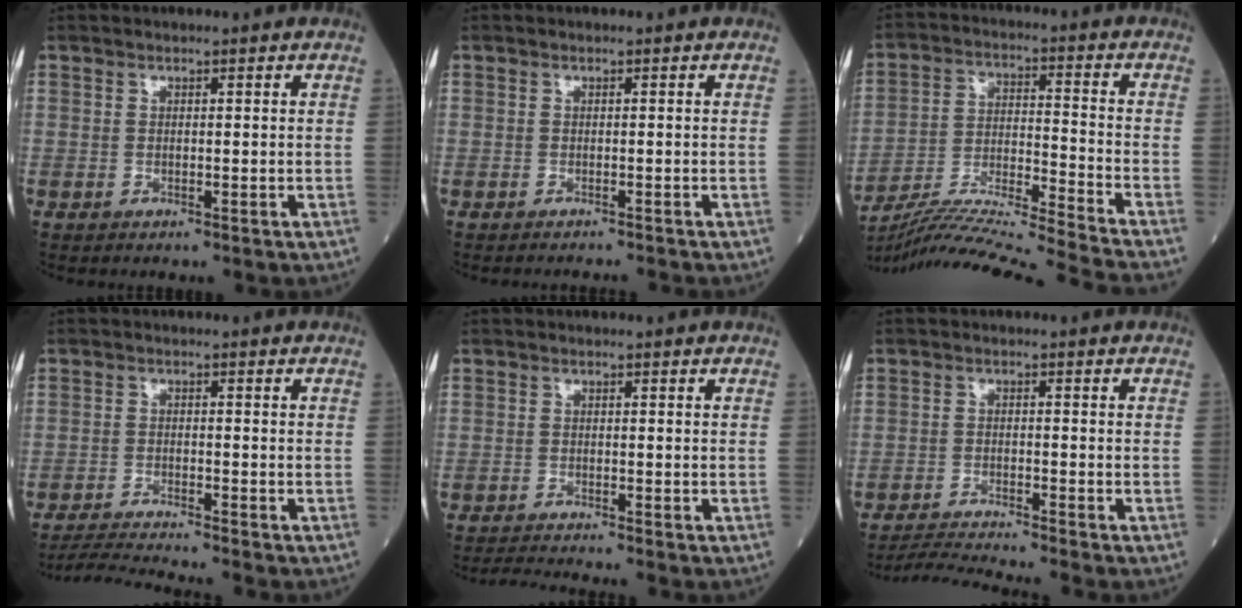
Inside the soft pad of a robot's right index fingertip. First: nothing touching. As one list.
[{"total": 2.5, "force": [-2.3, -0.8, 0.3], "torque": [0.002, -0.005, -0.031]}, {"total": 21.8, "force": [-19.8, -3.2, 8.6], "torque": [-0.150, -0.037, -0.318]}, {"total": 5.9, "force": [-5.3, -2.1, 1.3], "torque": [-0.028, -0.021, -0.096]}, {"total": 2.7, "force": [-2.4, -1.3, 0.2], "torque": [-0.017, -0.017, -0.045]}, {"total": 5.0, "force": [-4.5, -2.1, 0.6], "torque": [-0.019, -0.020, -0.084]}]